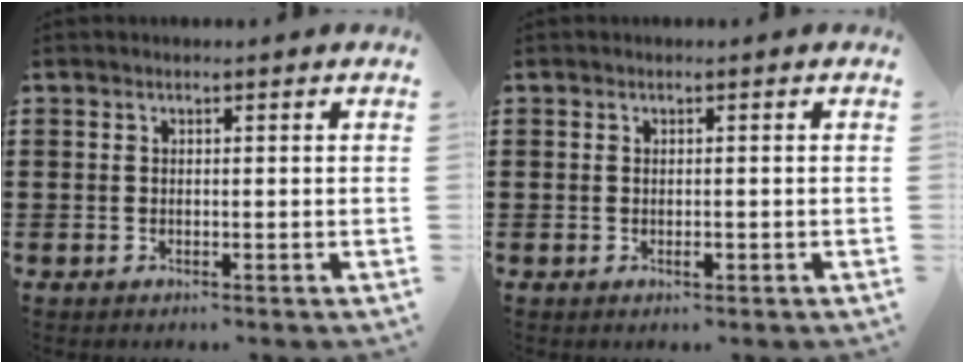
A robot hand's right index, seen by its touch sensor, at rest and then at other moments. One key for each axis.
{"total": 1.0, "fx": -0.3, "fy": 0.3, "fz": 0.9, "tx": -0.016, "ty": -0.004, "tz": -0.004}